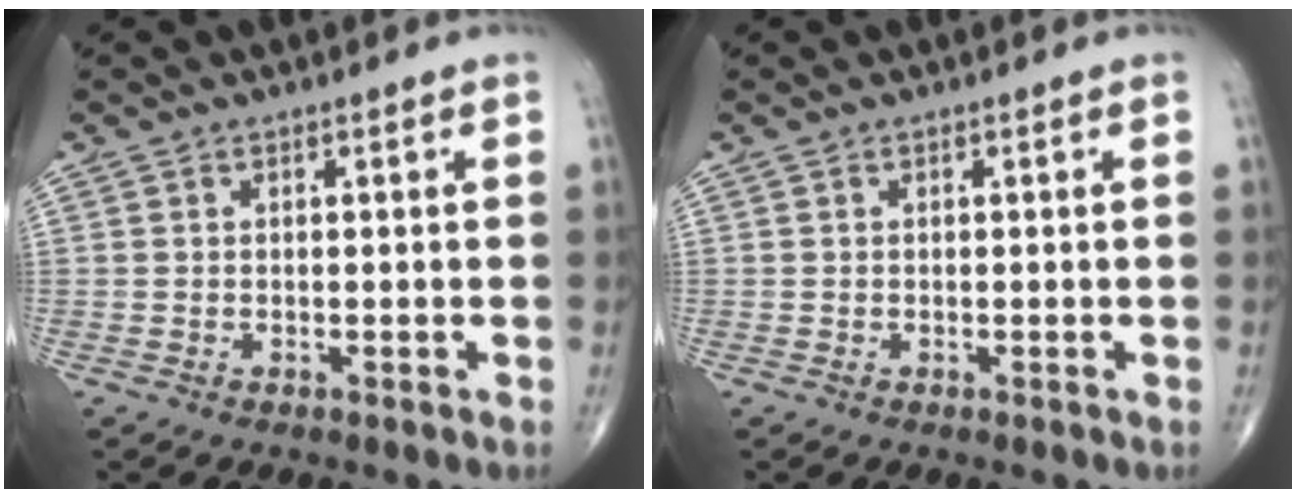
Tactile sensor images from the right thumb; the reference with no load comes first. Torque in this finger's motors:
{"motor_torque": [0.00, 0.00, 0.02, 0.02, 0.00]}